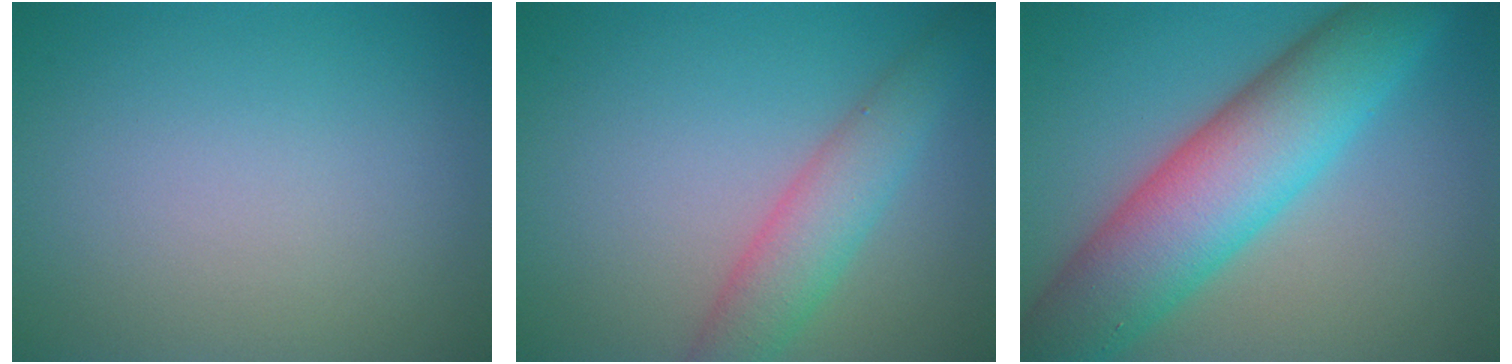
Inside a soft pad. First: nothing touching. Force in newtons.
{"total": 4.2, "press": 4.2, "slide": 0.2}
{"total": 10.5, "press": 10.5, "slide": 0.0}